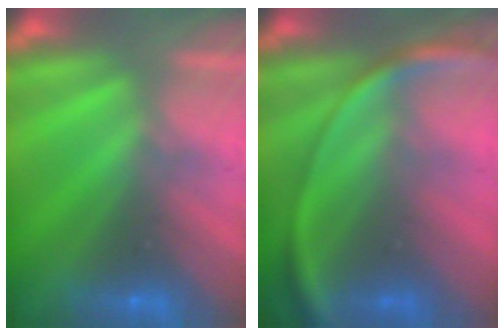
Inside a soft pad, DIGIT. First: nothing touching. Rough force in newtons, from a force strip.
{"total": 2.7}